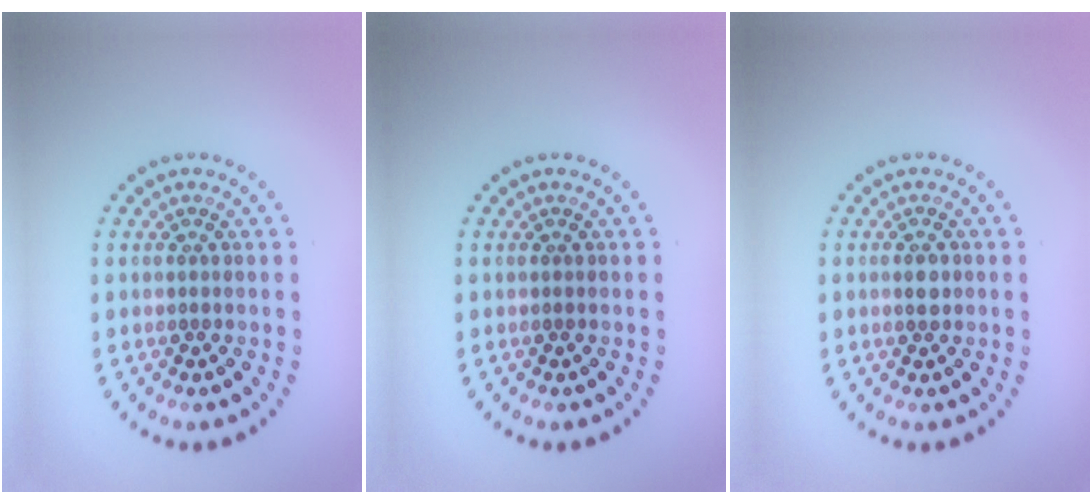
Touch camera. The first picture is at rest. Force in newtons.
{"total": 0.0}
{"total": 1.6, "press": 1.6, "slide": 0.3}